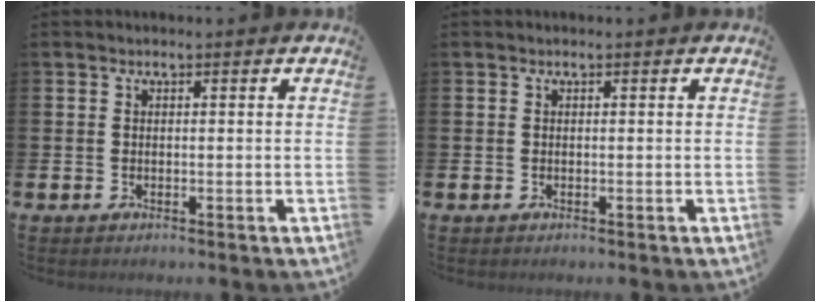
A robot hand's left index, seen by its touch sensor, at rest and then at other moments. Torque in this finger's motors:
{"motor_torque": [-0.04, 0.04, 0.00, 0.00]}